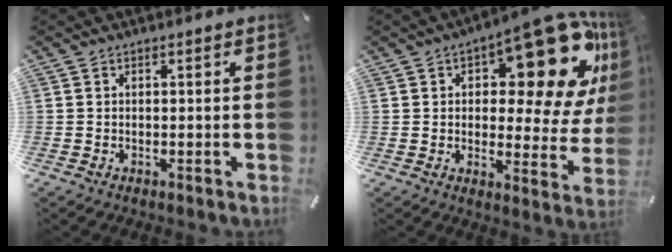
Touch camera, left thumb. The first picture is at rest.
{"total": 21.6, "force": [11.9, 8.8, 15.8], "torque": [-0.190, -0.095, 0.189]}